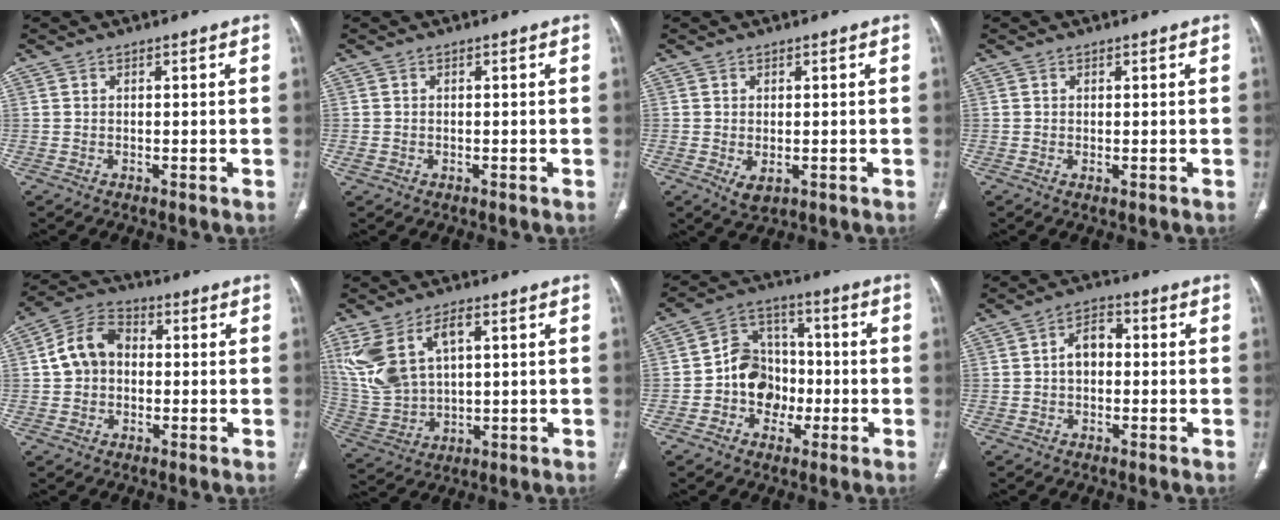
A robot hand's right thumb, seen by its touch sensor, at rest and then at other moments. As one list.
[{"total": 1.0, "force": [-0.3, 0.8, 0.5], "torque": [-0.015, 0.001, -0.003]}, {"total": 3.0, "force": [-0.7, 1.8, 2.3], "torque": [-0.040, -0.006, -0.001]}, {"total": 0.6, "force": [-0.1, 0.3, 0.5], "torque": [-0.012, -0.003, 0.000]}, {"total": 9.2, "force": [0.4, 7.2, 5.8], "torque": [-0.094, 0.027, -0.005]}, {"total": 13.6, "force": [4.8, 7.7, 10.1], "torque": [-0.222, -0.002, 0.113]}, {"total": 10.5, "force": [-2.5, 9.0, 4.7], "torque": [-0.037, 0.040, -0.052]}, {"total": 5.2, "force": [-0.2, 3.6, 3.8], "torque": [-0.053, 0.020, -0.013]}]